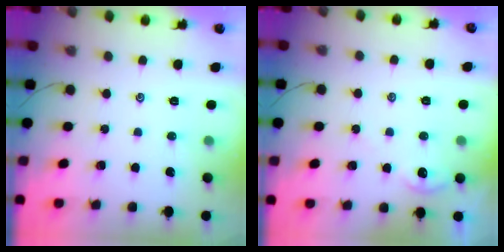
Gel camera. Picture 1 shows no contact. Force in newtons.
{"total": 1.3, "press": 1.2, "slide": 0.4}